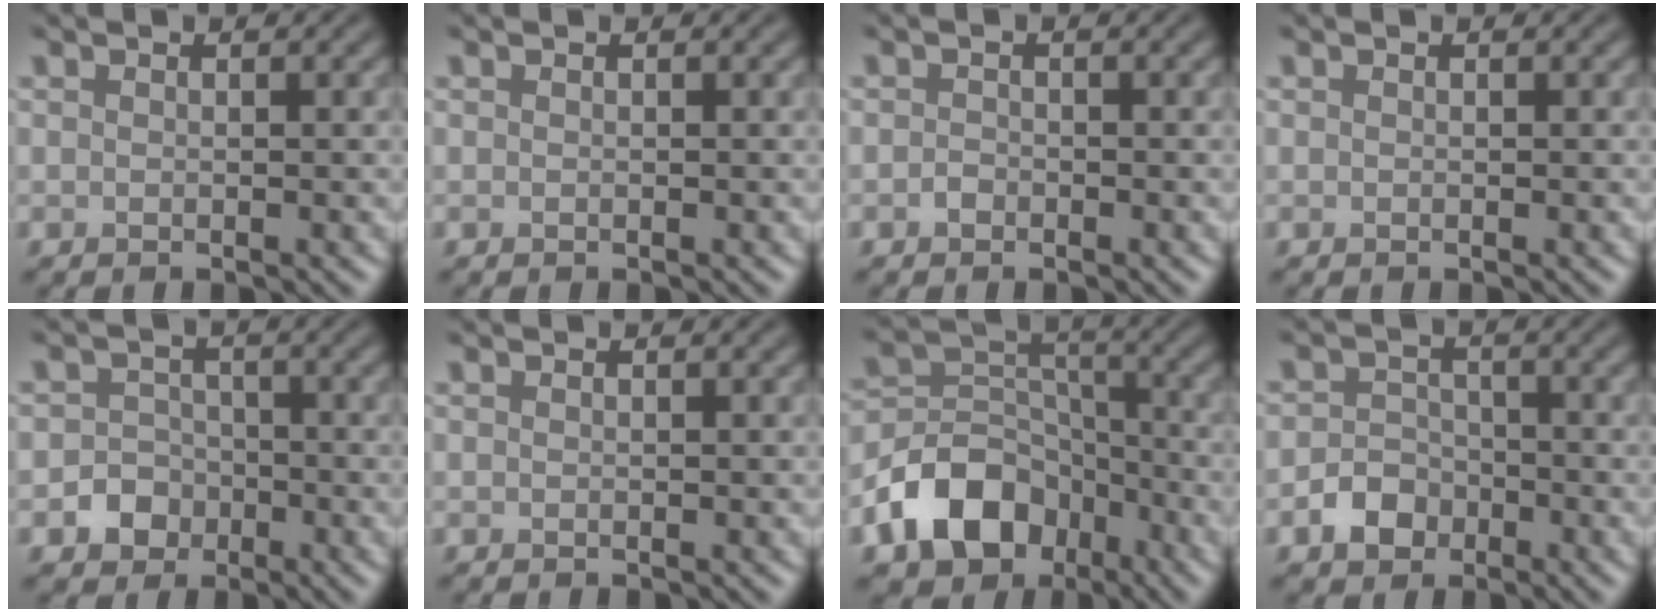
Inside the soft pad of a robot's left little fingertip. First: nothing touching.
{"total": 0.0}
{"total": 0.7, "force": [-0.4, 0.5, 0.3], "torque": [-0.006, -0.001, -0.009]}
{"total": 0.0}
{"total": 2.8, "force": [-1.1, 2.4, 0.8], "torque": [0.005, 0.005, -0.025]}
{"total": 0.0}
{"total": 8.7, "force": [-4.8, 6.1, 4.1], "torque": [-0.068, -0.002, -0.098]}
{"total": 2.9, "force": [-1.5, 2.2, 1.1], "torque": [-0.011, 0.006, -0.029]}